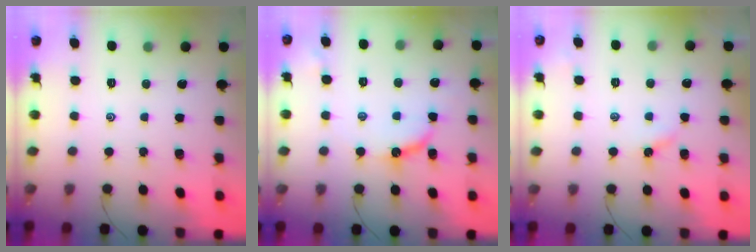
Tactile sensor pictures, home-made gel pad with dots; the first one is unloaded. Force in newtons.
{"total": 8.9, "press": 8.9, "slide": 0.8}
{"total": 2.7, "press": 2.7, "slide": 0.4}